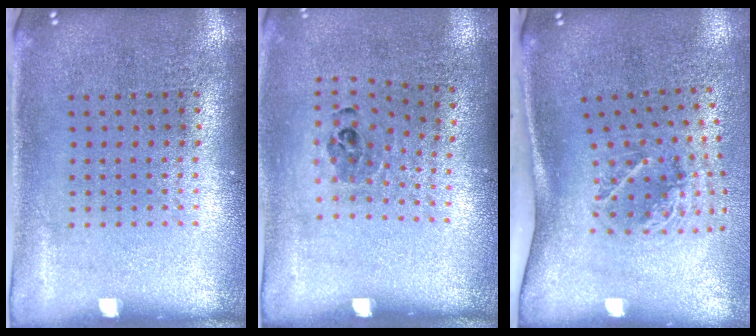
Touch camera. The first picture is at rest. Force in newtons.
{"total": 1.0, "press": 0.7, "slide": 0.7}
{"total": 2.1, "press": 1.3, "slide": 1.7}